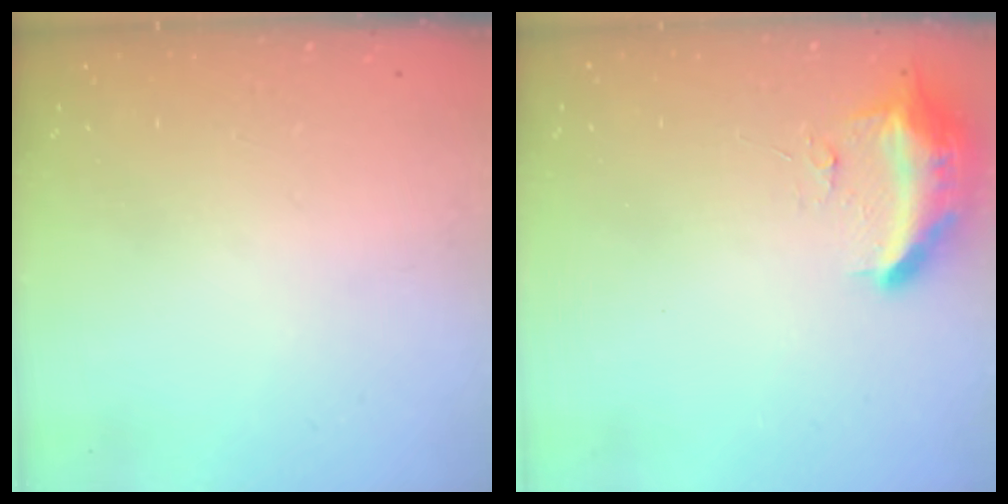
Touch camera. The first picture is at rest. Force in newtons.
{"total": 10.6, "press": 9.7, "slide": 4.1}